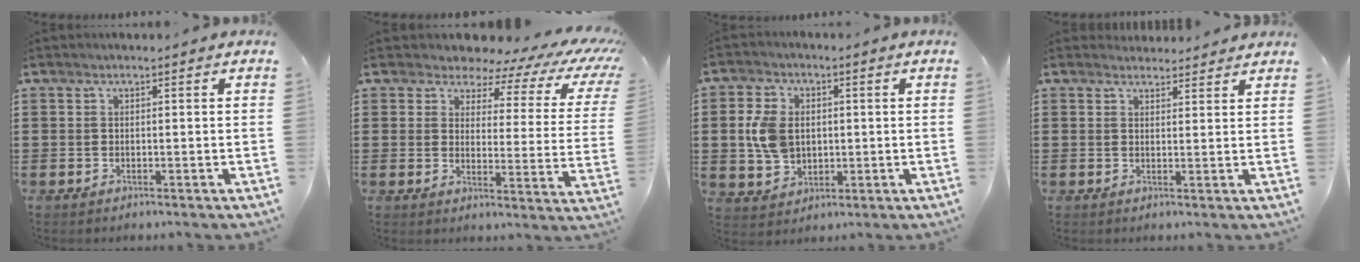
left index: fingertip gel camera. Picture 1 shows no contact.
{"total": 5.3, "force": [4.2, 2.1, 2.4], "torque": [-0.065, -0.026, 0.066]}
{"total": 7.0, "force": [0.6, 5.3, 4.6], "torque": [-0.127, 0.007, 0.003]}
{"total": 2.5, "force": [2.5, 0.5, 0.0], "torque": [-0.007, -0.005, 0.048]}